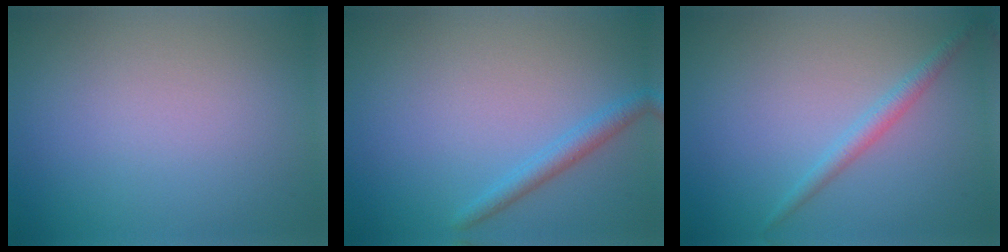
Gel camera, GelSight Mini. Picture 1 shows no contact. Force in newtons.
{"total": 1.9, "press": 1.9, "slide": 0.1}
{"total": 1.7, "press": 1.7, "slide": 0.1}